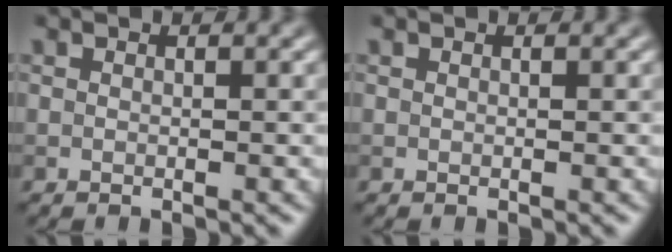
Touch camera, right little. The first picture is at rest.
{"total": 0.0}